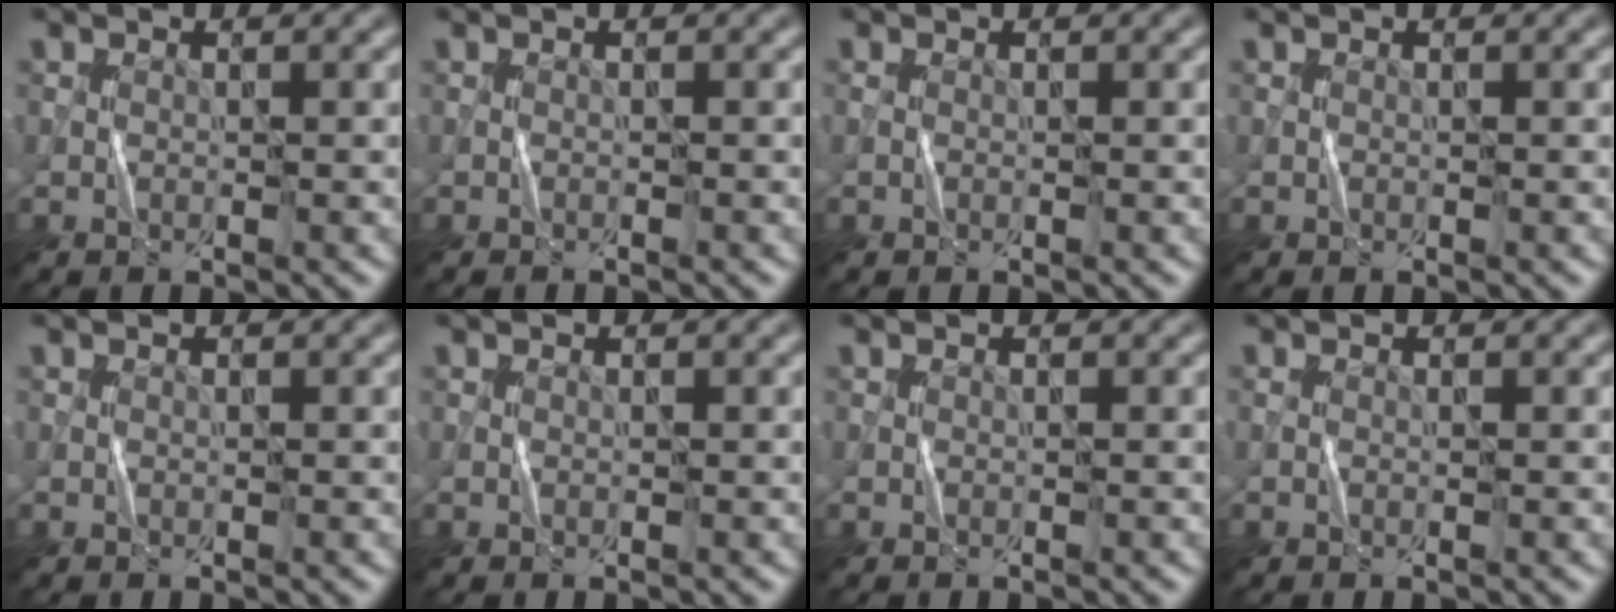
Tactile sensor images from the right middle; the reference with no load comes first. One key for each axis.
{"total": 0.7, "fx": -0.7, "fy": 0.1, "fz": 0.2, "tx": 0.003, "ty": -0.001, "tz": -0.012}
{"total": 0.0}
{"total": 0.0}
{"total": 0.0}
{"total": 0.0}
{"total": 0.0}
{"total": 0.0}